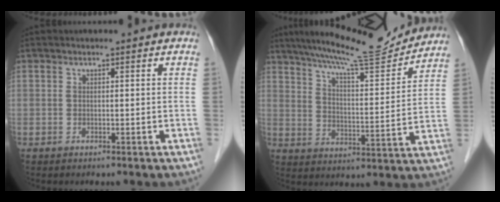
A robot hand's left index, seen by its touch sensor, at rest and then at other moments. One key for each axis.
{"total": 15.6, "fx": 14.4, "fy": 0.5, "fz": 5.9, "tx": -0.104, "ty": -0.004, "tz": 0.218}